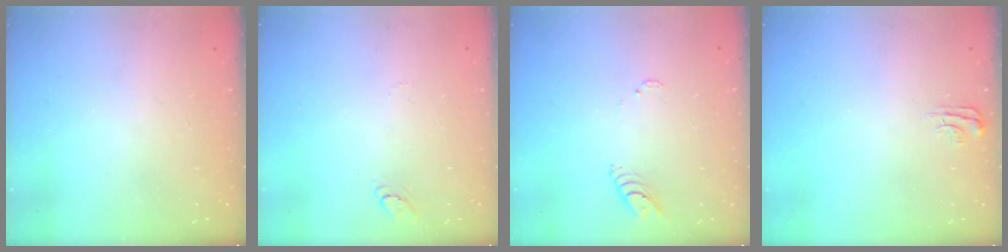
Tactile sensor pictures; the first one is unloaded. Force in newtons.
{"total": 3.6, "press": 3.6, "slide": 0.3}
{"total": 4.2, "press": 4.1, "slide": 0.4}
{"total": 4.0, "press": 4.0, "slide": 0.4}